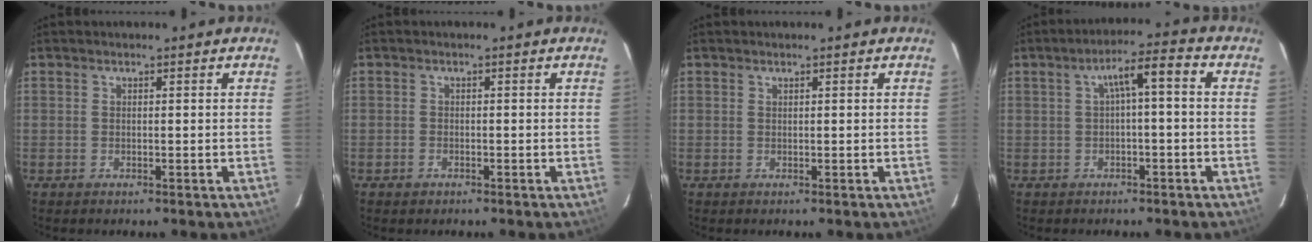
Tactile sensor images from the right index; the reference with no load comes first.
{"total": 1.3, "force": [-0.8, 0.9, 0.3], "torque": [-0.006, 0.001, -0.012]}
{"total": 0.0}
{"total": 5.4, "force": [-0.1, 1.0, 5.3], "torque": [-0.096, 0.020, 0.008]}